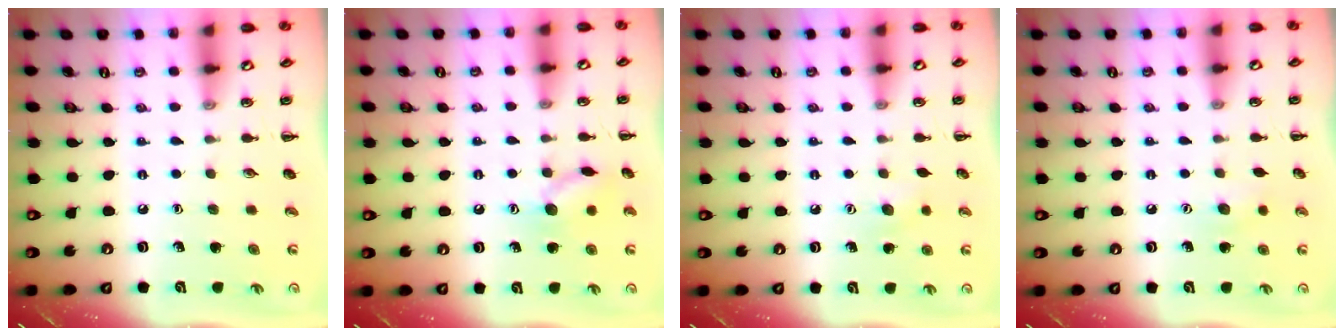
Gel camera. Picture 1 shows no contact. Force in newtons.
{"total": 9.7, "press": 9.6, "slide": 0.7}
{"total": 5.5, "press": 5.3, "slide": 1.4}
{"total": 6.3, "press": 6.1, "slide": 1.4}